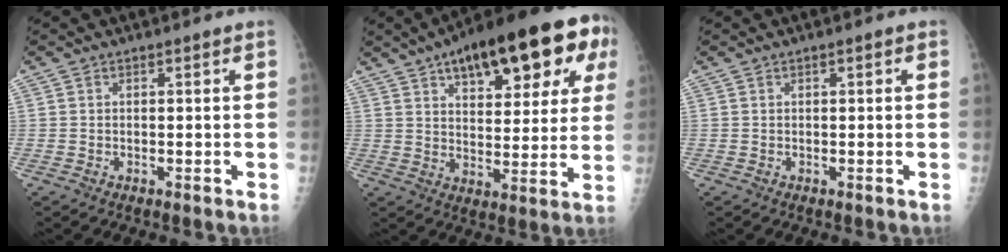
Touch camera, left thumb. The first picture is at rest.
{"total": 23.5, "force": [11.5, 9.3, 18.3], "torque": [-0.232, -0.002, 0.161]}
{"total": 0.9, "force": [0.3, 0.3, 0.8], "torque": [-0.014, 0.002, 0.003]}